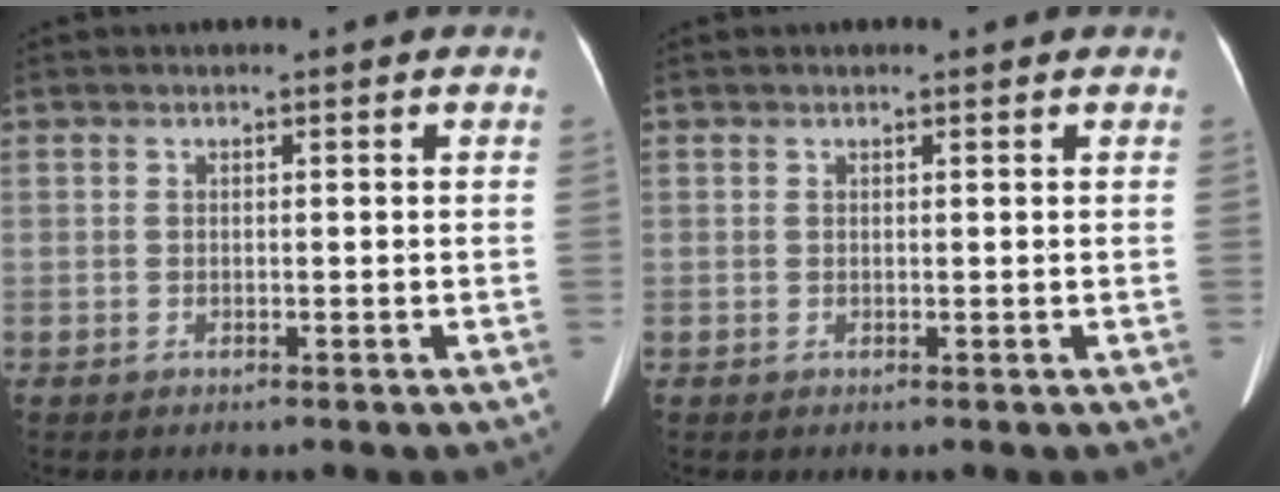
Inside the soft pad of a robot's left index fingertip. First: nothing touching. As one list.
[{"total": 0.6, "force": [0.5, 0.1, 0.2], "torque": [-0.007, 0.005, 0.009]}]